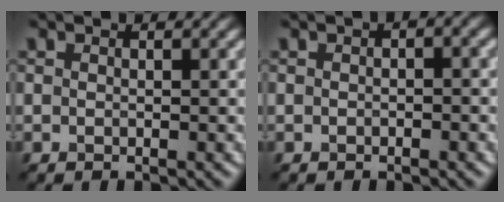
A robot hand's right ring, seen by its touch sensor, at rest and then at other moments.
{"total": 1.9, "force": [0.1, 0.9, 1.7], "torque": [-0.011, 0.019, -0.008]}